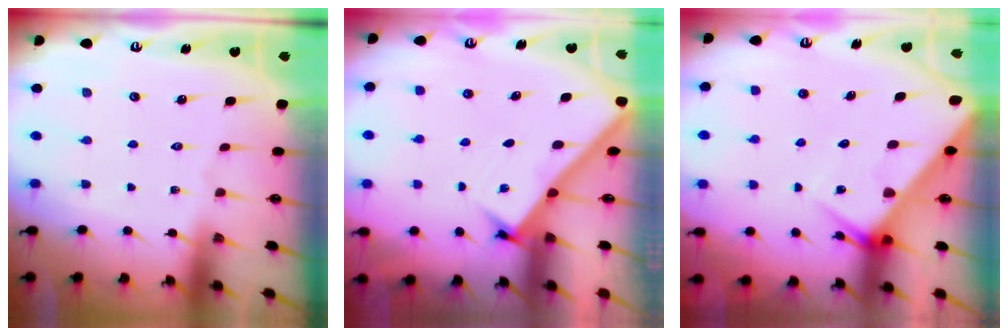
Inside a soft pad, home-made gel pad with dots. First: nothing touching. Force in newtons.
{"total": 2.5, "press": 2.4, "slide": 0.4}
{"total": 6.4, "press": 6.4, "slide": 0.4}